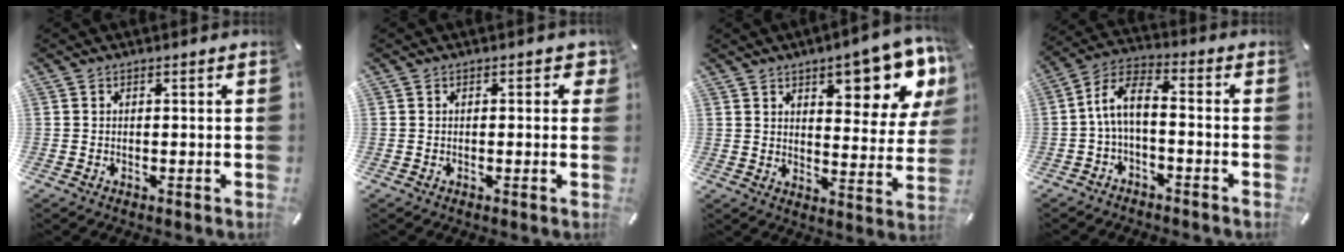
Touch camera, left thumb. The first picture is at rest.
{"total": 1.6, "force": [0.2, 1.0, 1.2], "torque": [-0.008, 0.000, -0.002]}
{"total": 14.4, "force": [8.9, 5.5, 9.9], "torque": [-0.121, -0.055, 0.145]}
{"total": 8.0, "force": [-1.5, 3.8, 6.9], "torque": [-0.149, 0.006, -0.031]}